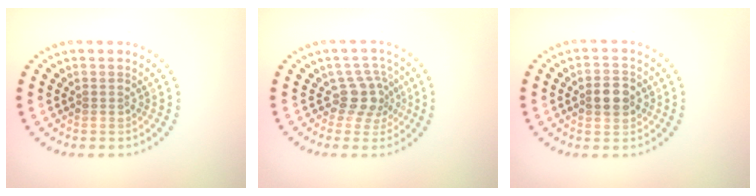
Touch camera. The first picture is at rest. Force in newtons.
{"total": 2.9, "press": 2.1, "slide": 1.9}
{"total": 3.2, "press": 3.2, "slide": 0.1}